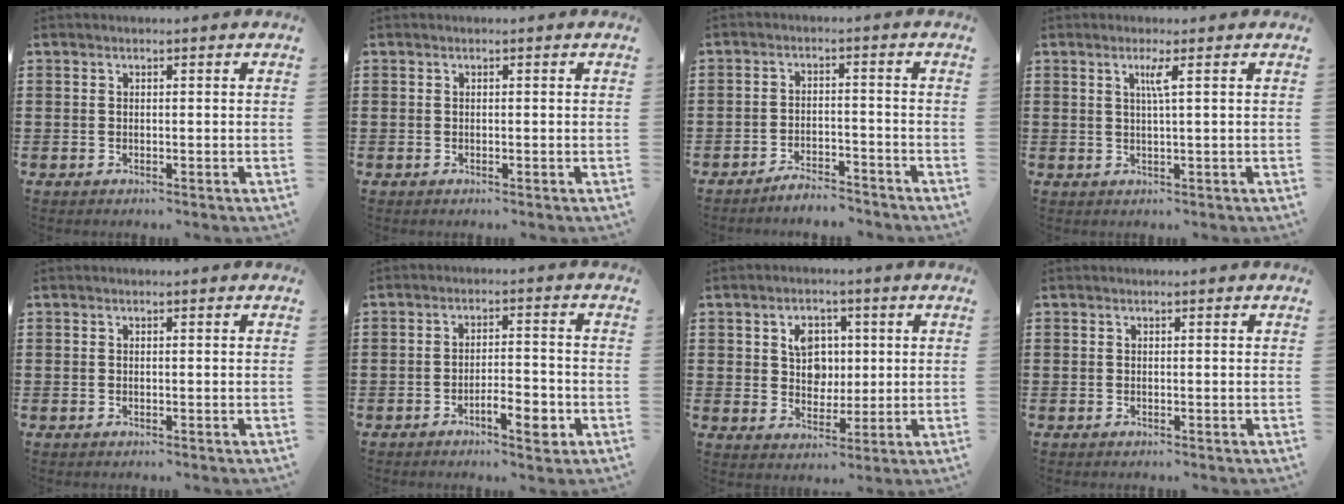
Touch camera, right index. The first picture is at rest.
{"total": 0.0}
{"total": 3.7, "force": [-3.7, 0.2, 0.3], "torque": [-0.010, 0.005, -0.075]}
{"total": 2.4, "force": [0.7, -0.4, 2.3], "torque": [-0.045, -0.003, 0.008]}
{"total": 0.0}
{"total": 5.3, "force": [-2.8, 1.8, 4.1], "torque": [-0.065, 0.008, -0.048]}
{"total": 5.5, "force": [1.4, 4.5, 2.8], "torque": [-0.057, 0.011, 0.019]}
{"total": 0.0}